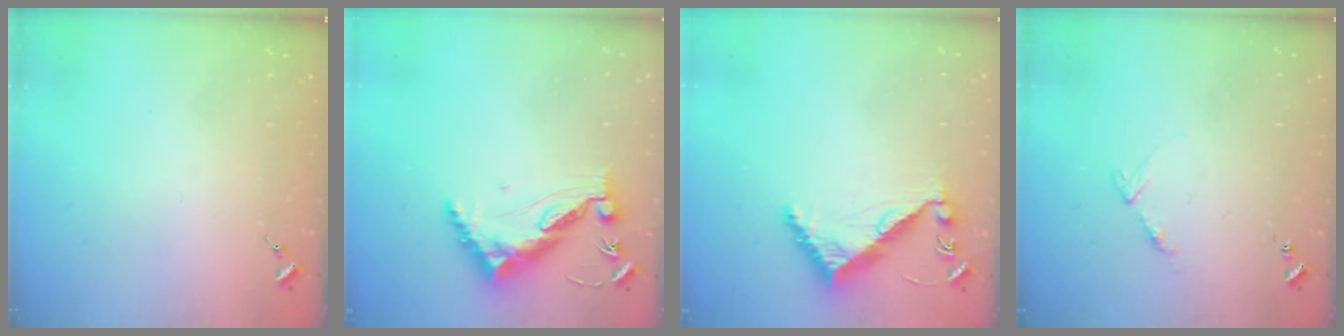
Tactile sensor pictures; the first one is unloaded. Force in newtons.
{"total": 12.1, "press": 12.0, "slide": 1.2}
{"total": 7.5, "press": 7.4, "slide": 0.6}
{"total": 5.9, "press": 5.9, "slide": 0.7}